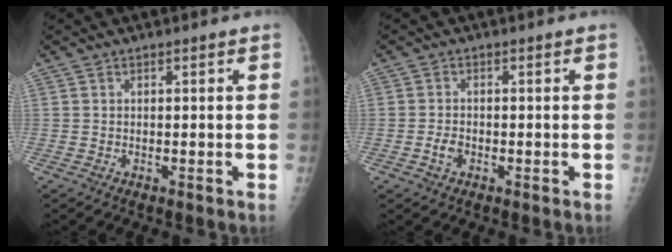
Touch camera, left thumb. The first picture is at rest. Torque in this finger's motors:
{"motor_torque": [-0.55, 0.13, -0.20, -0.13, 0.03]}